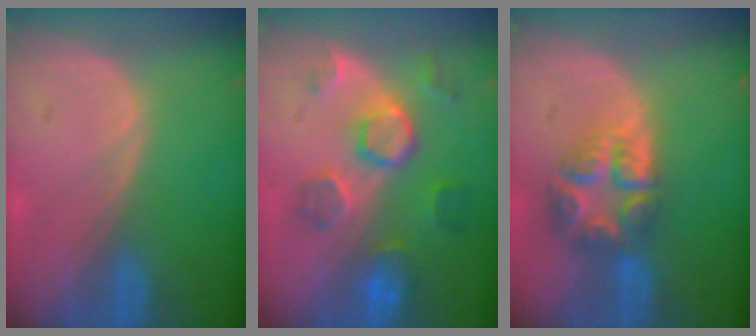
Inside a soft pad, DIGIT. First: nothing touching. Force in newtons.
{"total": 8.6, "press": 7.7, "slide": 3.8}
{"total": 7.9, "press": 6.8, "slide": 4.1}